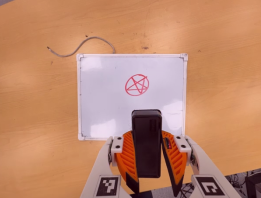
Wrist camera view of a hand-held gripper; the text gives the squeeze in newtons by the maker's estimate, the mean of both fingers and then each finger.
{"total": 9.2, "left": 7.5, "right": 10.9}